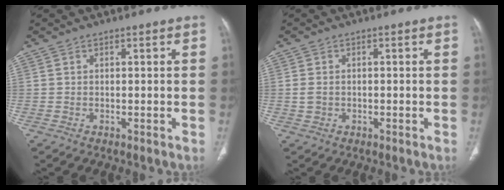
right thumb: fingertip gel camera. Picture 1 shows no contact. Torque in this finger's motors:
{"motor_torque": [-0.14, -0.15, -0.04, 0.16, -0.02]}